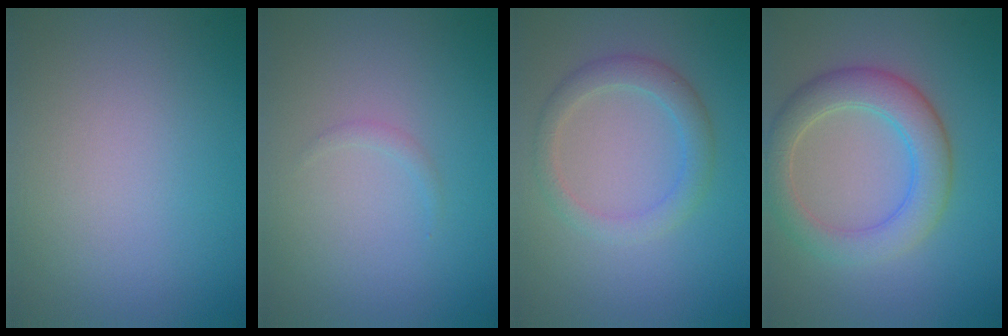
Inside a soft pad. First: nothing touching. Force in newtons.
{"total": 0.6, "press": 0.6, "slide": 0.1}
{"total": 2.7, "press": 2.7, "slide": 0.3}
{"total": 5.0, "press": 4.9, "slide": 0.4}